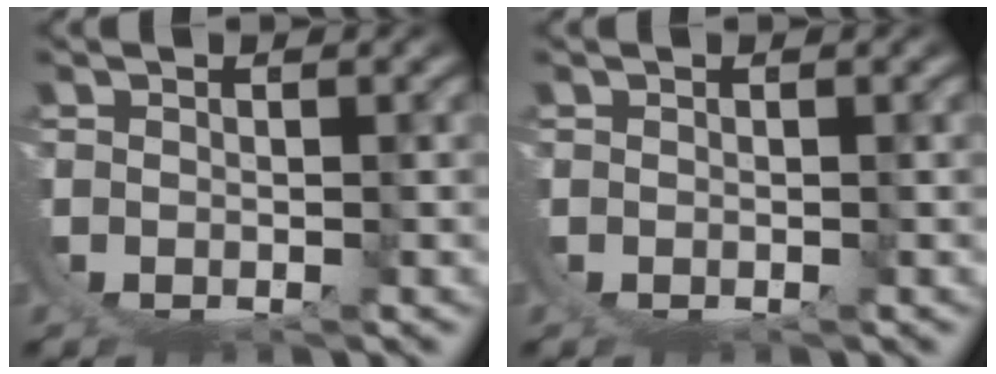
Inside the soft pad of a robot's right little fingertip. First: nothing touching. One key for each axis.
{"total": 0.0}